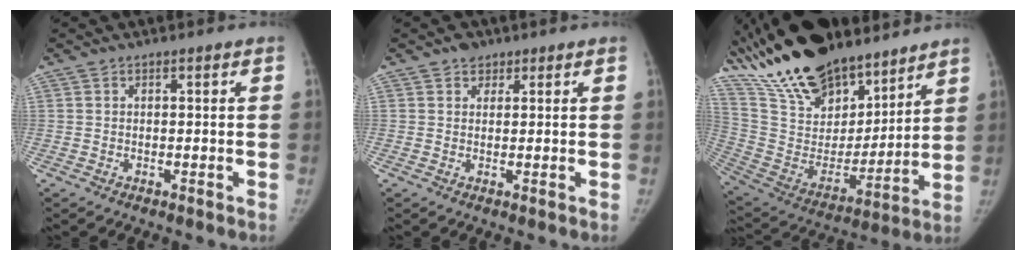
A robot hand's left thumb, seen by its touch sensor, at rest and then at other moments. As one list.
[{"total": 2.1, "force": [1.4, 1.5, 0.3], "torque": [0.007, -0.005, 0.019]}, {"total": 28.7, "force": [22.8, 11.8, 12.9], "torque": [-0.222, -0.076, 0.404]}]